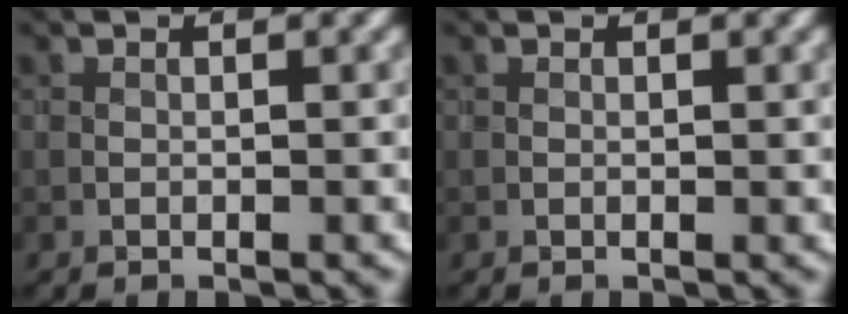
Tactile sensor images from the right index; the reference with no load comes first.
{"total": 0.0}